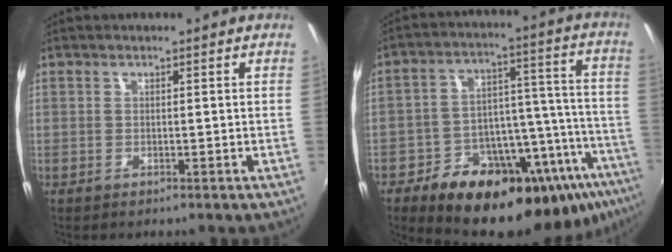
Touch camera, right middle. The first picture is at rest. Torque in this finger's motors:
{"motor_torque": [1.54, -0.60, 0.41, 0.19]}